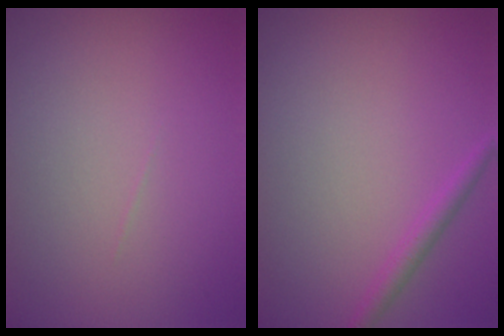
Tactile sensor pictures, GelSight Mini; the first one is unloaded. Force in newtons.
{"total": 1.4, "press": 1.4, "slide": 0.1}